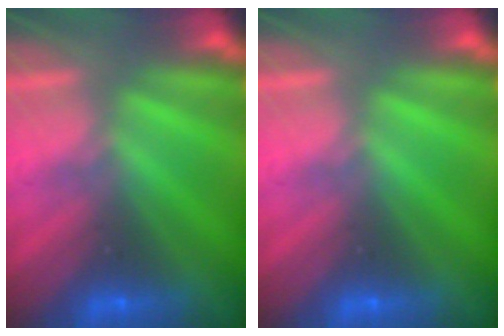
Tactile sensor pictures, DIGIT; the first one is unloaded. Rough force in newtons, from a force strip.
{"total": 0.0}